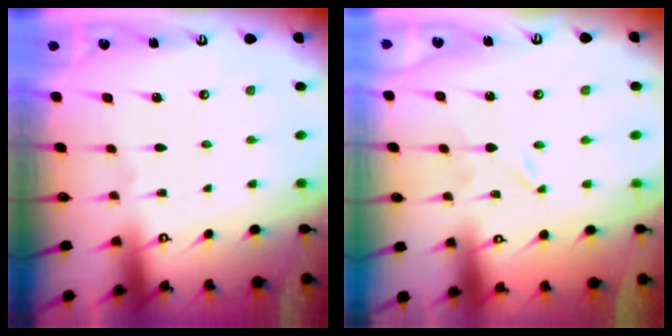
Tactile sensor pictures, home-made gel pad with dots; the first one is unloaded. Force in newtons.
{"total": 0.0}